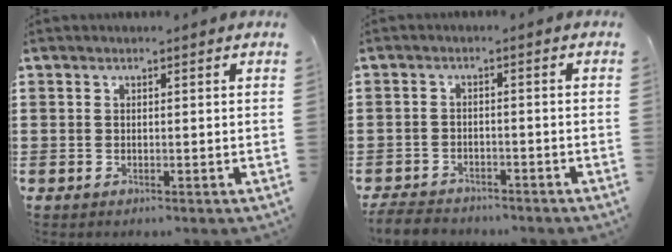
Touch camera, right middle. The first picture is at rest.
{"total": 3.6, "force": [-3.5, 0.9, 0.3], "torque": [-0.014, 0.002, -0.076]}